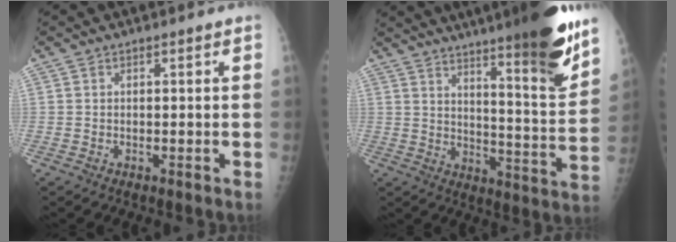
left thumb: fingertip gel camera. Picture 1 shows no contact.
{"total": 21.1, "force": [15.0, 2.1, 14.7], "torque": [-0.187, -0.082, 0.219]}